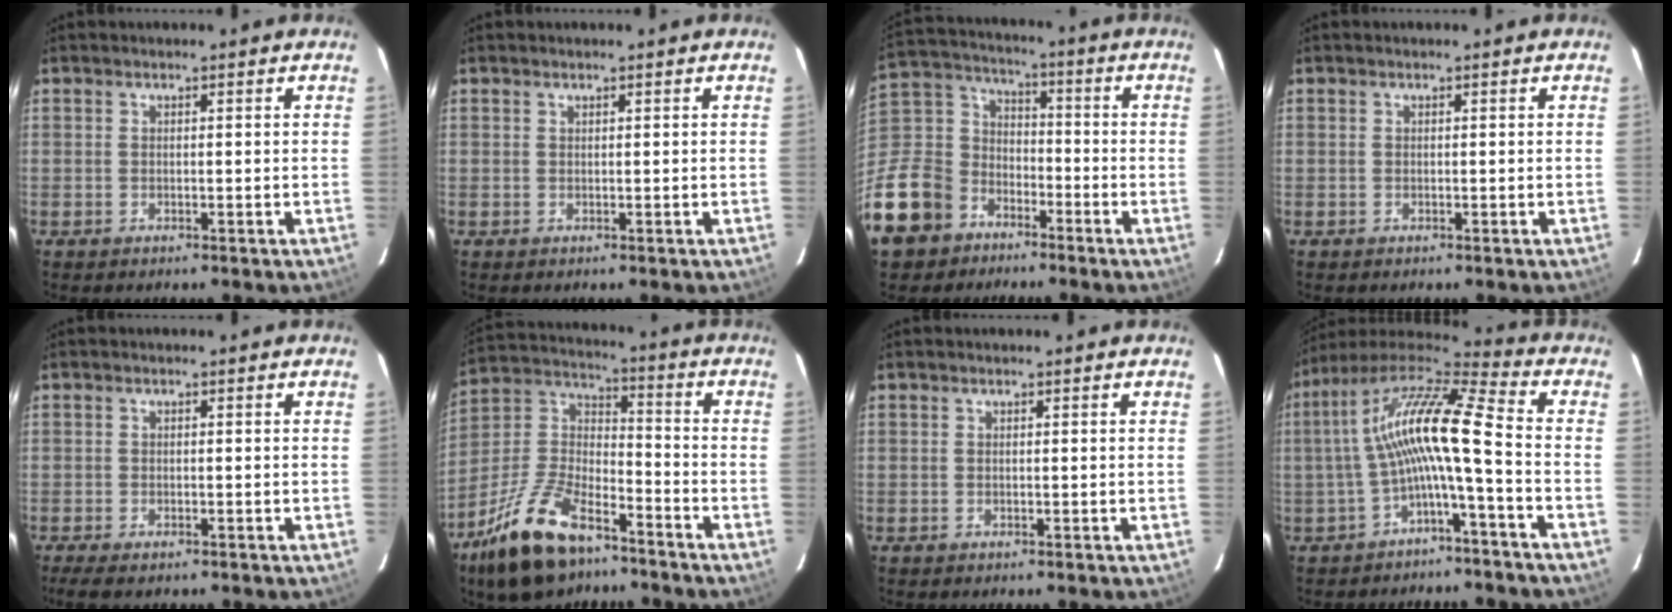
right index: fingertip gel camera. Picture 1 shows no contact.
{"total": 0.0}
{"total": 17.3, "force": [-10.1, 13.1, 5.2], "torque": [-0.167, 0.040, -0.171]}
{"total": 0.0}
{"total": 4.0, "force": [-2.9, 1.3, 2.3], "torque": [-0.055, -0.016, -0.051]}
{"total": 19.3, "force": [-12.6, 8.5, 11.8], "torque": [-0.249, 0.003, -0.231]}
{"total": 0.0}
{"total": 13.5, "force": [-1.8, 1.1, 13.3], "torque": [-0.260, 0.020, -0.040]}